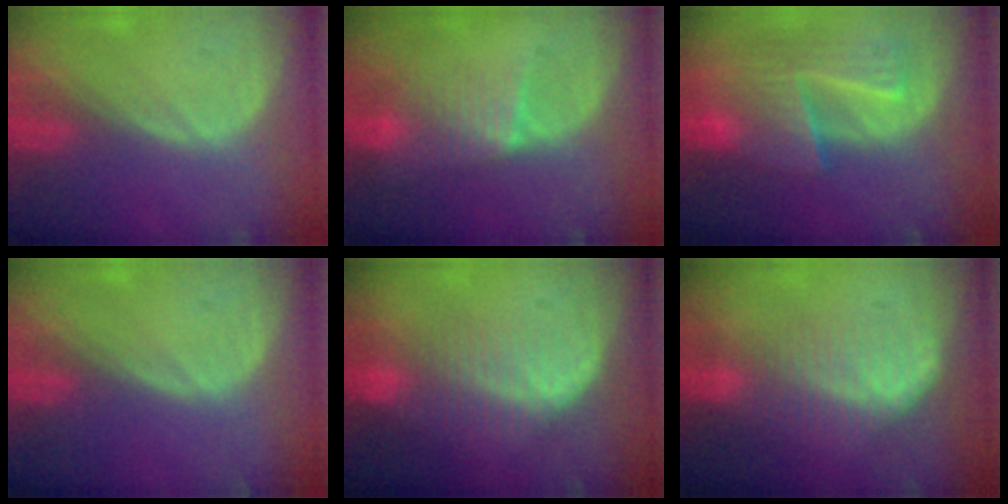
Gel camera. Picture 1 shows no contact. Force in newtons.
{"total": 4.7, "press": 4.6, "slide": 0.7}
{"total": 9.3, "press": 8.3, "slide": 4.2}
{"total": 0.0}
{"total": 7.2, "press": 6.6, "slide": 2.8}
{"total": 7.4, "press": 6.4, "slide": 3.8}